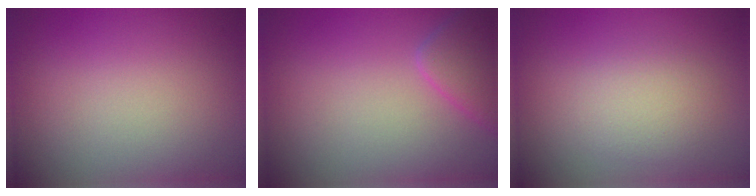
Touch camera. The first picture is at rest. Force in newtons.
{"total": 2.7, "press": 2.7, "slide": 0.2}
{"total": 2.3, "press": 2.3, "slide": 0.1}